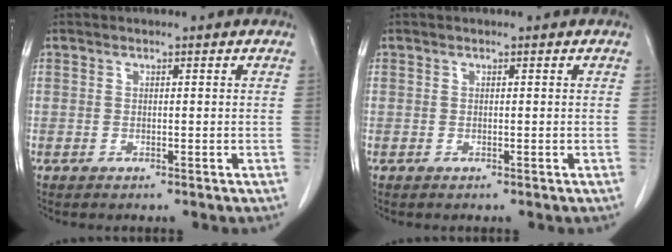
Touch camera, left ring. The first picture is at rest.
{"total": 0.0}